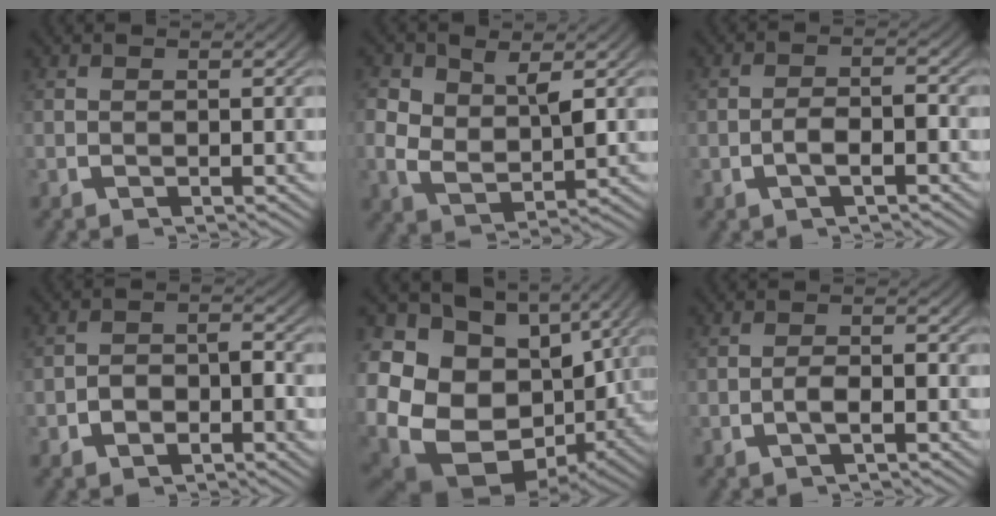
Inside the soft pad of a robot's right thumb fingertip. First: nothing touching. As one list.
[{"total": 5.4, "force": [0.5, 3.9, 3.7], "torque": [-0.091, -0.037, 0.033]}, {"total": 2.5, "force": [-0.8, 1.2, 2.1], "torque": [-0.040, -0.003, -0.011]}, {"total": 3.0, "force": [-1.1, 1.9, 2.0], "torque": [-0.026, -0.005, -0.017]}, {"total": 21.7, "force": [-1.9, 16.0, 14.6], "torque": [-0.310, -0.089, 0.004]}, {"total": 2.0, "force": [-0.6, 0.9, 1.7], "torque": [-0.034, -0.002, -0.010]}]